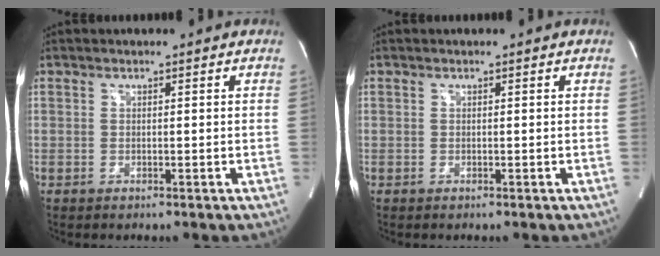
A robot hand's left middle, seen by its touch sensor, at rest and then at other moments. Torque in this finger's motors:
{"motor_torque": [0.00, 0.00, -0.01, 0.00]}